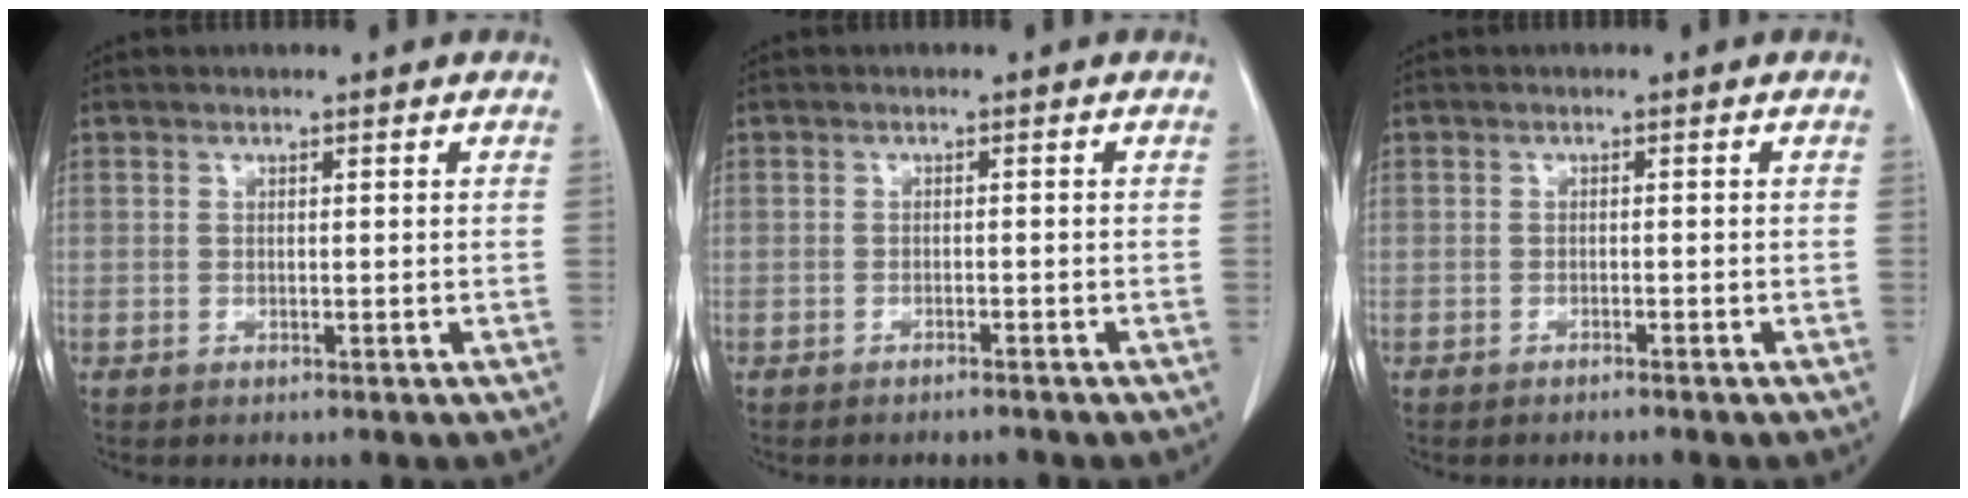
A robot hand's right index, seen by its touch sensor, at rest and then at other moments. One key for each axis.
{"total": 1.3, "fx": -1.2, "fy": 0.0, "fz": 0.3, "tx": -0.008, "ty": -0.003, "tz": -0.016}
{"total": 1.0, "fx": -0.9, "fy": -0.1, "fz": 0.3, "tx": -0.009, "ty": 0.000, "tz": -0.013}